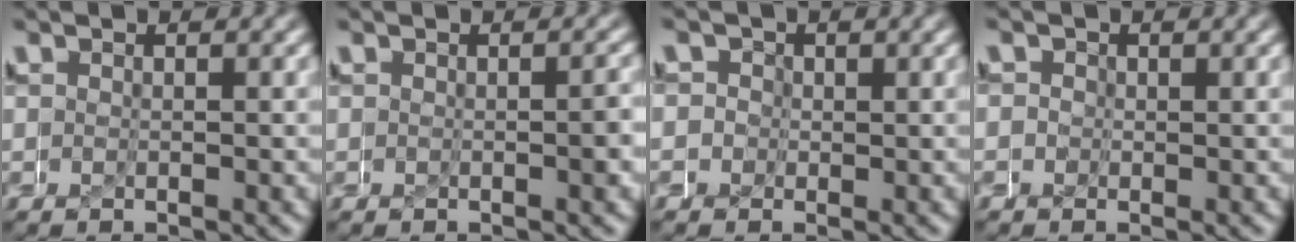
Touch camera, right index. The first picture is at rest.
{"total": 0.5, "force": [-0.2, -0.2, 0.4], "torque": [-0.006, 0.001, -0.002]}
{"total": 3.7, "force": [-1.1, 3.4, 0.9], "torque": [-0.039, -0.013, -0.028]}
{"total": 1.9, "force": [-0.6, 1.8, 0.5], "torque": [-0.026, -0.007, -0.015]}